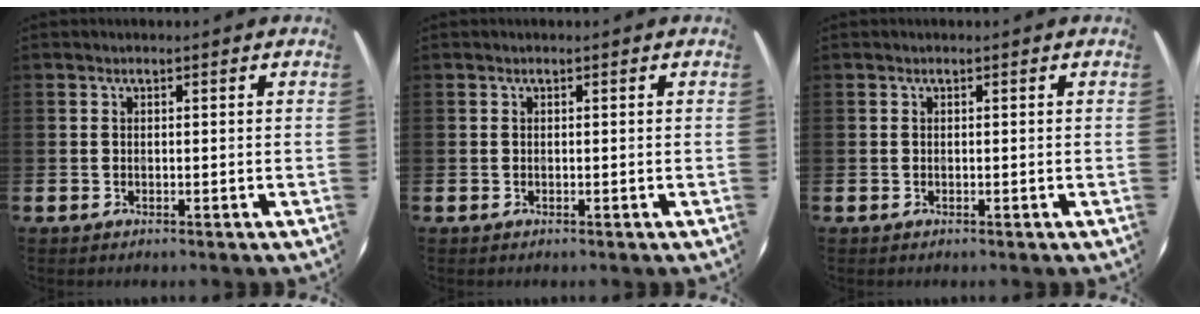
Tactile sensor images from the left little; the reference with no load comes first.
{"total": 0.0}
{"total": 0.0}